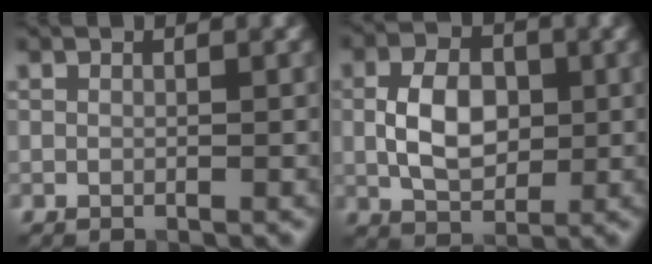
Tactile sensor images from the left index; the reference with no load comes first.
{"total": 5.3, "force": [0.2, 3.5, 4.0], "torque": [-0.078, 0.001, 0.002]}